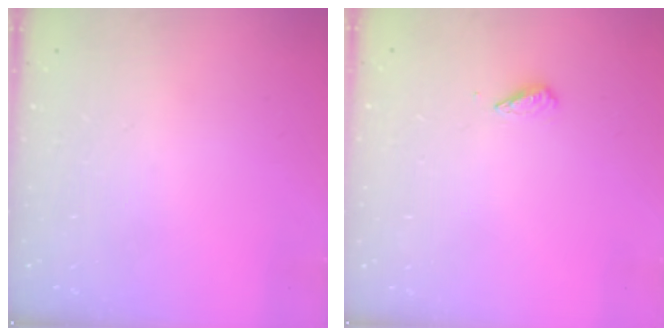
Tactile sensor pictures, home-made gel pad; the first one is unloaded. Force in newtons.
{"total": 2.9, "press": 2.9, "slide": 0.4}